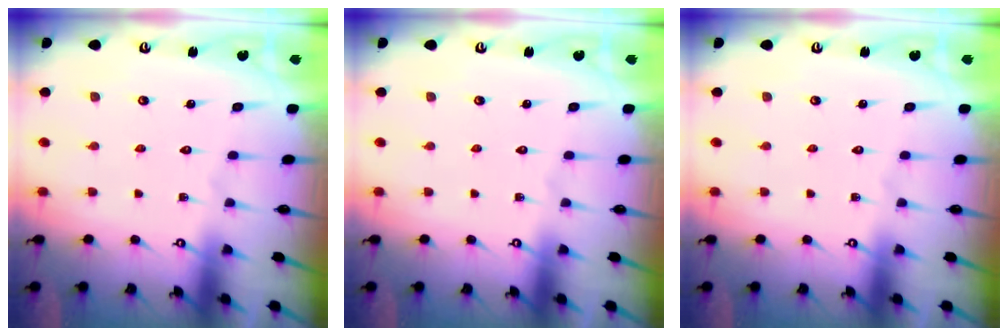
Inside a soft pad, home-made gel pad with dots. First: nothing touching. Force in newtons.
{"total": 0.0}
{"total": 0.0}